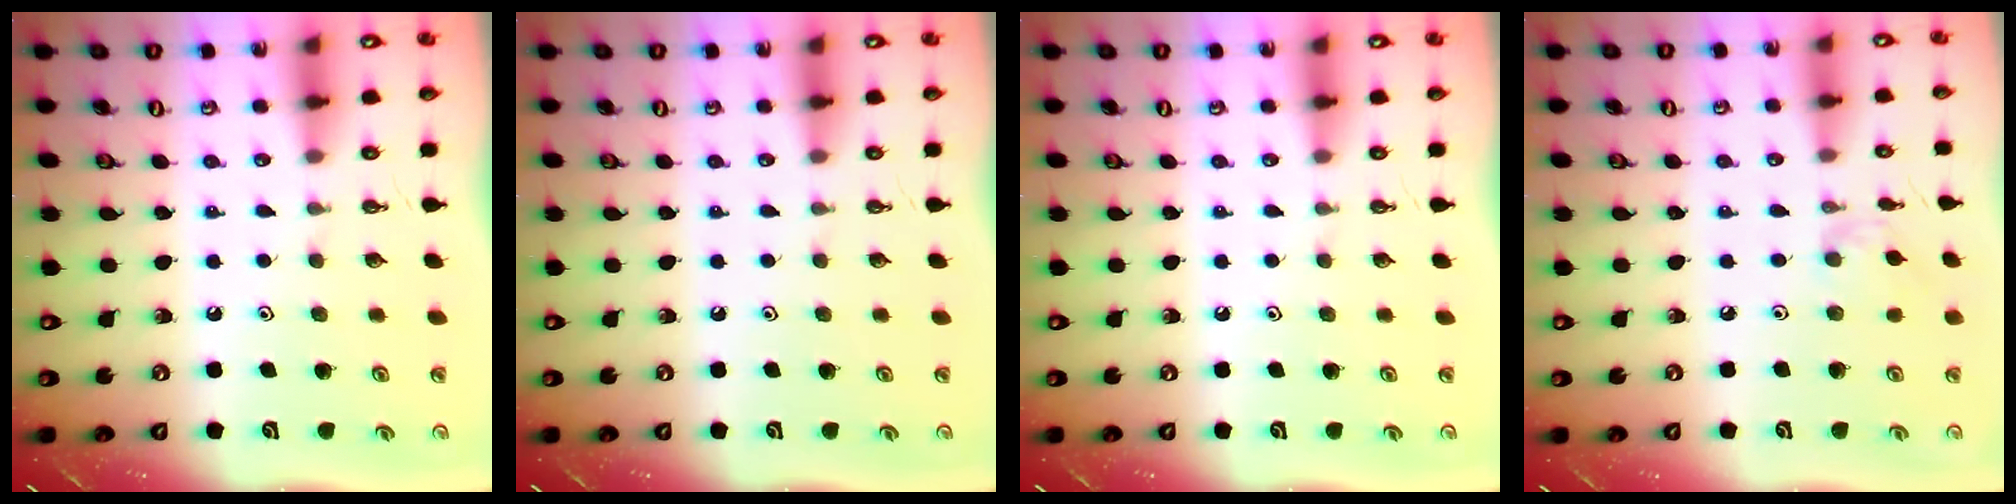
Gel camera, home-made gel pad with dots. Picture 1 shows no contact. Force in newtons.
{"total": 0.0}
{"total": 0.0}
{"total": 3.6, "press": 3.5, "slide": 0.6}